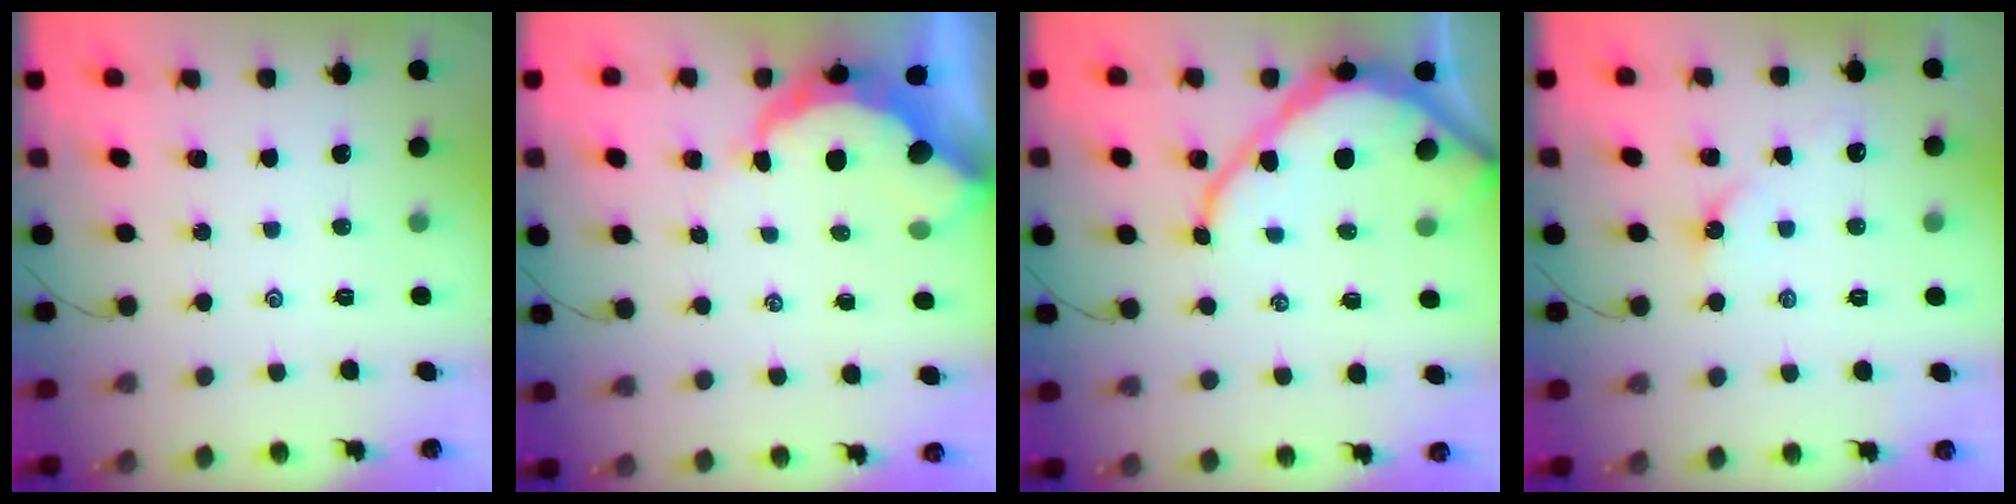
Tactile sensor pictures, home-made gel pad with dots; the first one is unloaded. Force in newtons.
{"total": 8.7, "press": 8.7, "slide": 0.9}
{"total": 11.7, "press": 11.7, "slide": 1.0}
{"total": 2.6, "press": 2.5, "slide": 0.5}